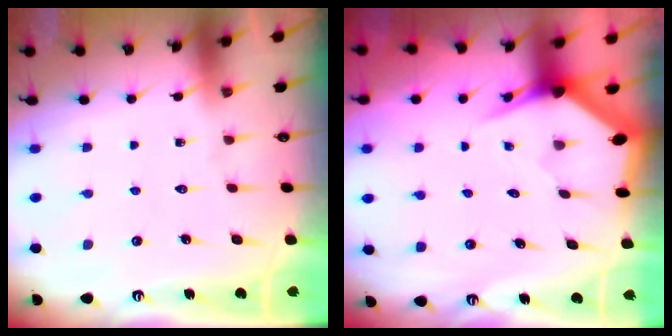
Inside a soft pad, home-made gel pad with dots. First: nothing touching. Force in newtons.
{"total": 3.8, "press": 3.8, "slide": 0.1}